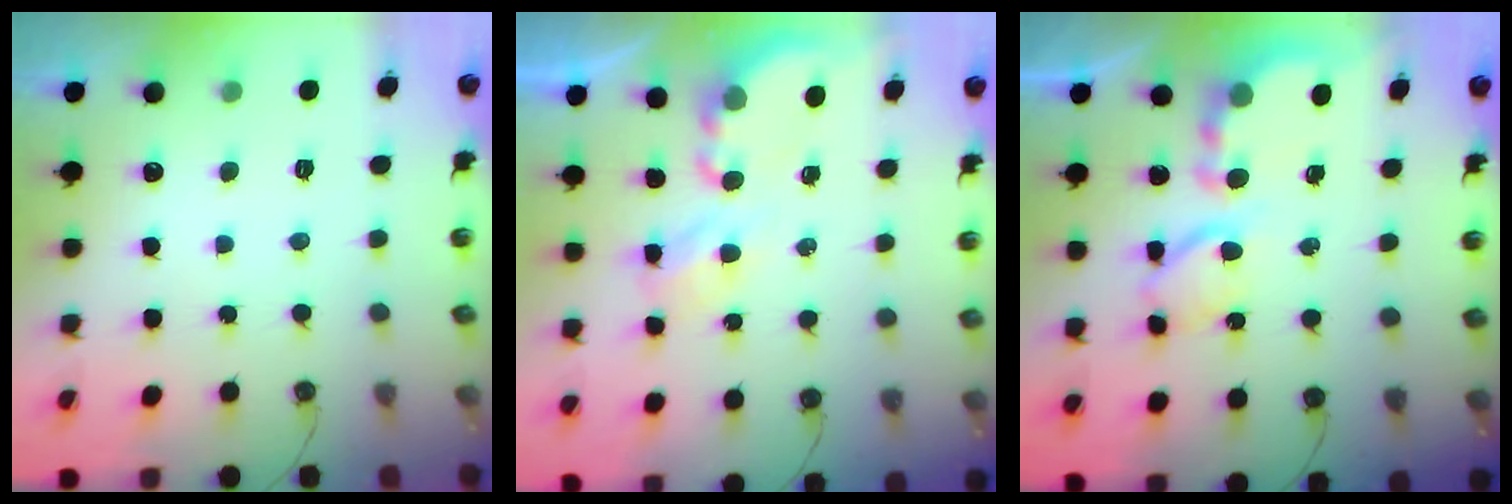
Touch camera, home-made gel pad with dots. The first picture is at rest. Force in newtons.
{"total": 4.0, "press": 4.0, "slide": 0.1}
{"total": 6.0, "press": 6.0, "slide": 0.3}